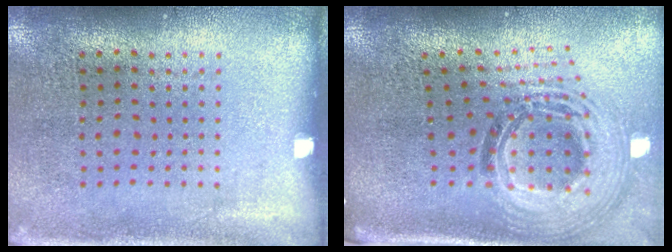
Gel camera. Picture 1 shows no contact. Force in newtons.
{"total": 2.1, "press": 1.6, "slide": 1.4}